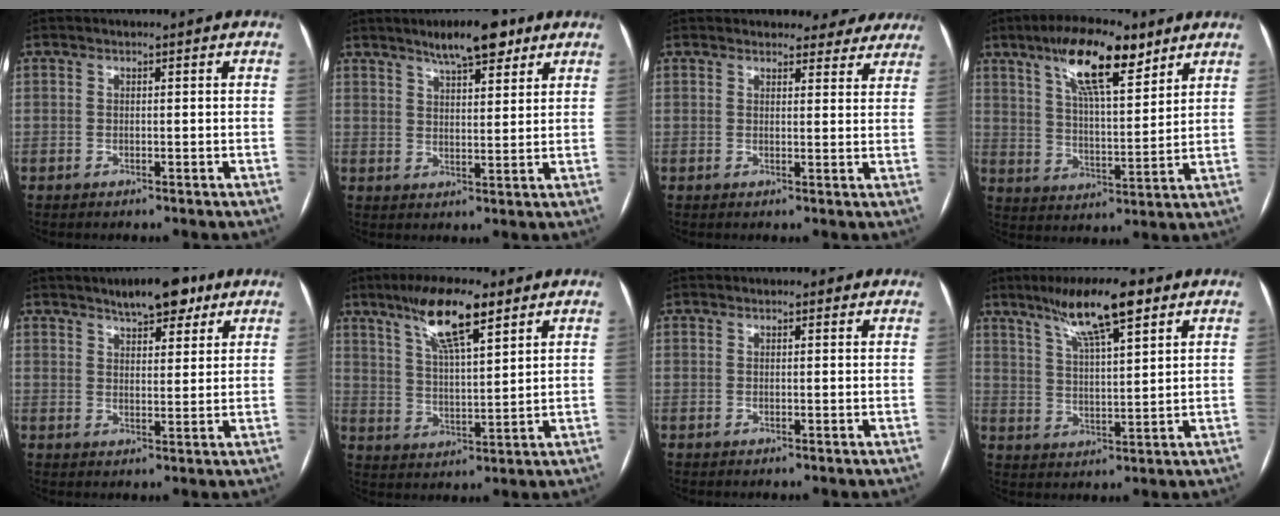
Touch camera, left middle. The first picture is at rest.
{"total": 8.0, "force": [5.7, 2.2, 5.2], "torque": [-0.083, 0.009, 0.091]}
{"total": 8.6, "force": [8.1, 3.0, 0.7], "torque": [0.027, -0.002, 0.068]}
{"total": 13.5, "force": [8.4, 3.5, 10.0], "torque": [-0.175, 0.011, 0.146]}
{"total": 7.7, "force": [5.5, 2.6, 4.7], "torque": [-0.066, 0.010, 0.084]}
{"total": 11.2, "force": [7.2, 1.9, 8.3], "torque": [-0.155, 0.009, 0.130]}
{"total": 2.1, "force": [1.8, 1.0, 0.6], "torque": [-0.007, 0.013, 0.020]}
{"total": 10.8, "force": [7.1, 1.3, 8.0], "torque": [-0.144, 0.011, 0.122]}